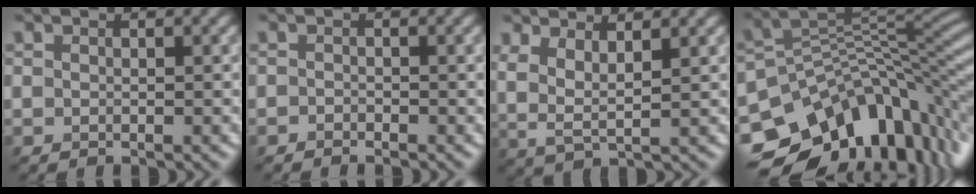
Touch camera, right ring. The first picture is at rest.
{"total": 0.6, "force": [-0.6, 0.3, 0.1], "torque": [0.003, -0.001, -0.012]}
{"total": 3.3, "force": [1.8, 1.1, 2.6], "torque": [-0.058, -0.005, 0.037]}
{"total": 13.9, "force": [-5.6, 9.1, 8.8], "torque": [-0.162, -0.005, -0.087]}